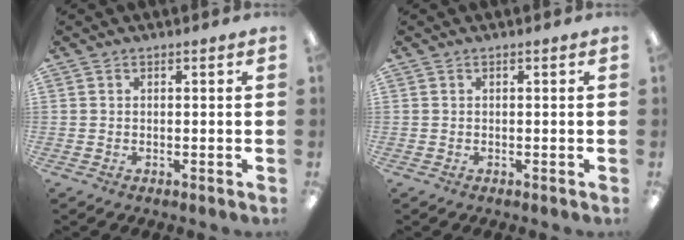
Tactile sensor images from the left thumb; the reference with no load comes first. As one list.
[{"total": 0.0}]